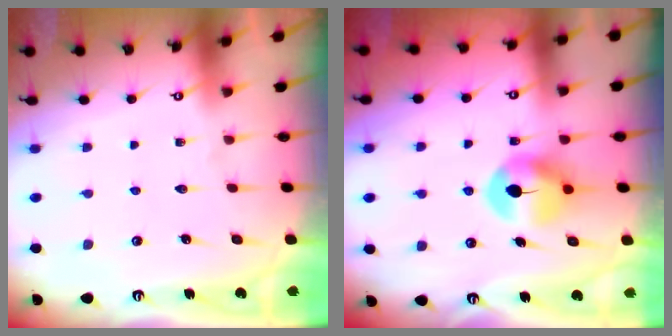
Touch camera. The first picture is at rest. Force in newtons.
{"total": 8.3, "press": 8.2, "slide": 1.2}